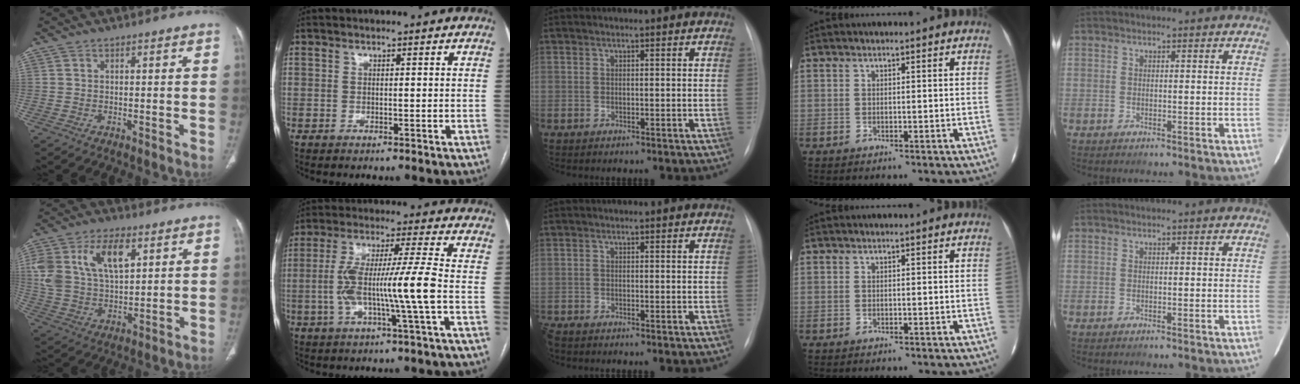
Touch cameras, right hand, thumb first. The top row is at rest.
{"thumb": {"total": 15.1, "force": [5.5, 8.4, 11.3], "torque": [-0.208, -0.004, 0.110]}, "index": {"total": 11.4, "force": [-2.0, -0.7, 11.2], "torque": [-0.217, 0.008, -0.040]}, "middle": {"total": 1.6, "force": [-1.4, 0.4, 0.6], "torque": [-0.015, -0.005, -0.026]}}